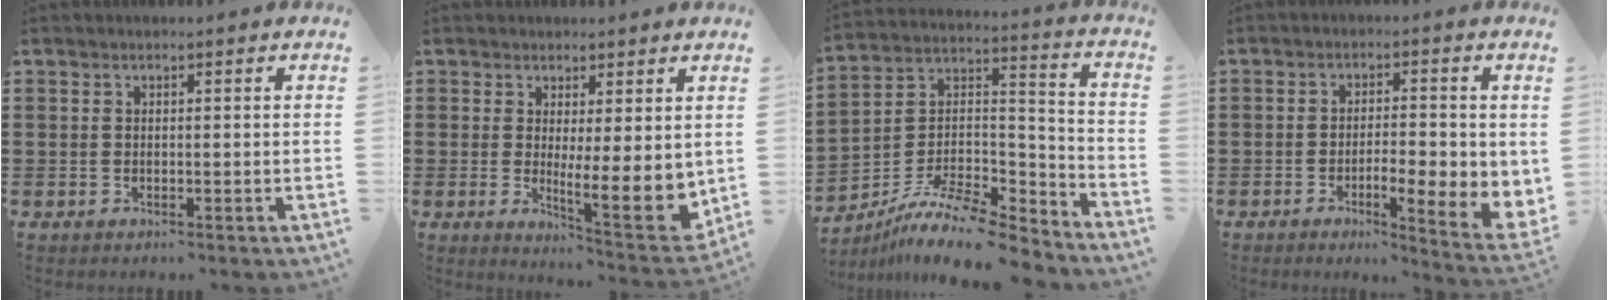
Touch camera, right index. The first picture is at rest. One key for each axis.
{"total": 7.0, "fx": 1.4, "fy": 2.1, "fz": 6.6, "tx": -0.090, "ty": -0.034, "tz": 0.031}
{"total": 10.5, "fx": -8.7, "fy": 2.6, "fz": 5.2, "tx": -0.101, "ty": 0.018, "tz": -0.176}
{"total": 5.0, "fx": -1.8, "fy": 1.3, "fz": 4.5, "tx": -0.082, "ty": -0.010, "tz": -0.033}